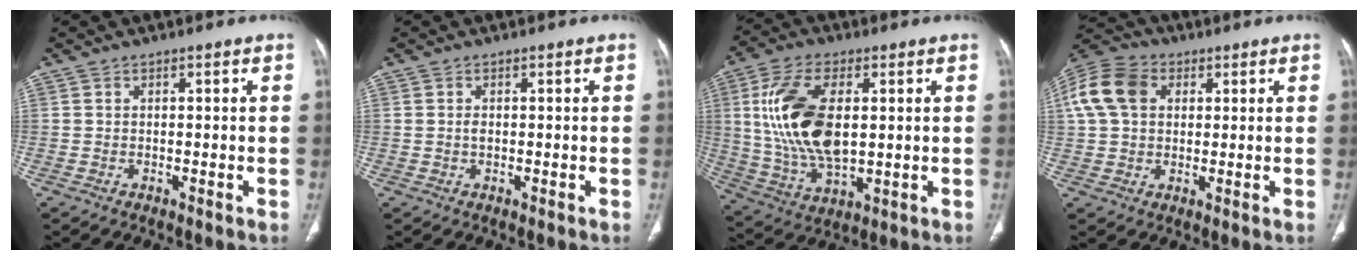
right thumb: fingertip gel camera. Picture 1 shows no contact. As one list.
[{"total": 1.0, "force": [0.0, 0.6, 0.8], "torque": [-0.015, 0.000, 0.002]}, {"total": 17.8, "force": [2.6, 9.2, 15.0], "torque": [-0.298, -0.008, 0.057]}, {"total": 13.5, "force": [3.7, 10.0, 8.3], "torque": [-0.176, 0.023, 0.062]}]